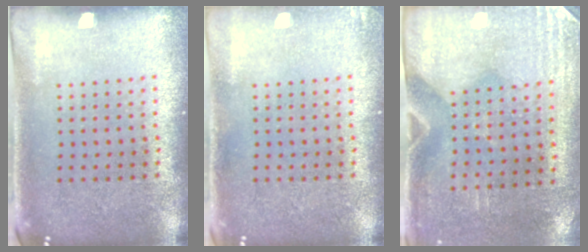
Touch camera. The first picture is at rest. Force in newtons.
{"total": 0.9, "press": 0.9, "slide": 0.2}
{"total": 2.9, "press": 2.5, "slide": 1.5}